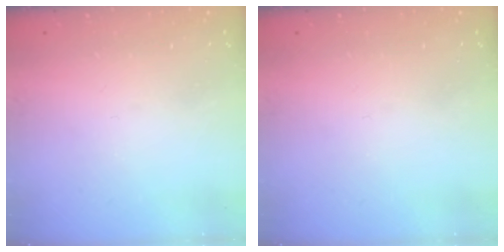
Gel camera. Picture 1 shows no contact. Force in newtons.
{"total": 0.0}